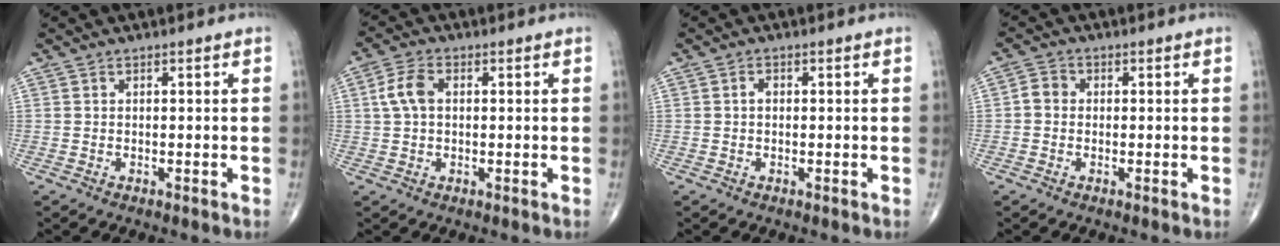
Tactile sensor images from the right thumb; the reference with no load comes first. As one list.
[{"total": 5.1, "force": [0.8, 3.2, 3.9], "torque": [-0.084, 0.013, 0.012]}, {"total": 1.3, "force": [0.0, 0.9, 0.9], "torque": [-0.011, 0.005, -0.001]}, {"total": 2.6, "force": [-0.2, 2.3, 1.3], "torque": [-0.015, 0.007, -0.012]}]